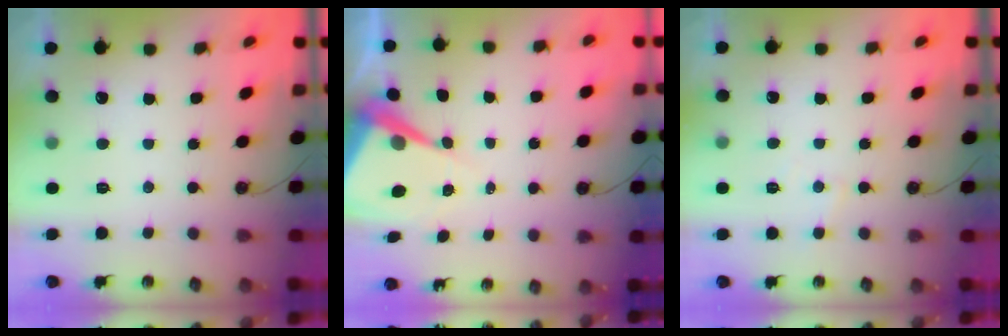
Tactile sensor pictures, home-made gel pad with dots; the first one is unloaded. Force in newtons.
{"total": 9.3, "press": 9.2, "slide": 0.9}
{"total": 3.7, "press": 3.7, "slide": 0.5}